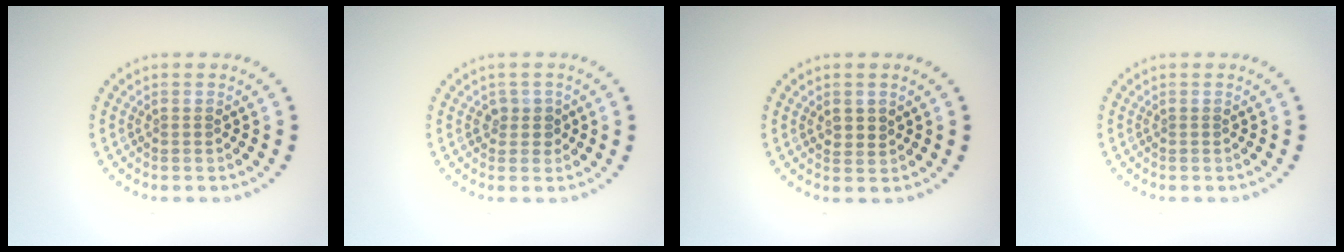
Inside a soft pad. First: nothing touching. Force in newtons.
{"total": 1.5, "press": 1.3, "slide": 0.7}
{"total": 1.3, "press": 1.2, "slide": 0.5}
{"total": 0.0}